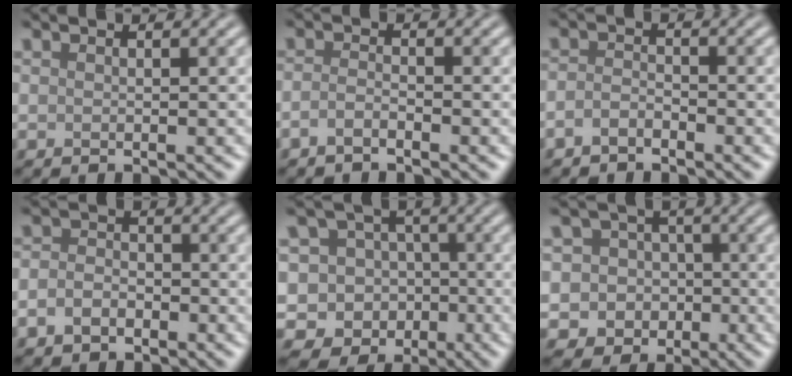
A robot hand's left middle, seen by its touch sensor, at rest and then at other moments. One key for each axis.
{"total": 1.4, "fx": -1.0, "fy": 0.4, "fz": 0.8, "tx": -0.020, "ty": 0.001, "tz": -0.024}
{"total": 1.5, "fx": -1.1, "fy": 0.7, "fz": 0.7, "tx": -0.016, "ty": 0.003, "tz": -0.027}
{"total": 2.7, "fx": -1.3, "fy": 2.0, "fz": 1.4, "tx": -0.027, "ty": 0.000, "tz": -0.030}
{"total": 12.0, "fx": -5.1, "fy": 10.5, "fz": 2.8, "tx": -0.041, "ty": 0.004, "tz": -0.099}
{"total": 5.6, "fx": -1.0, "fy": 5.3, "fz": 1.2, "tx": -0.011, "ty": 0.015, "tz": -0.046}